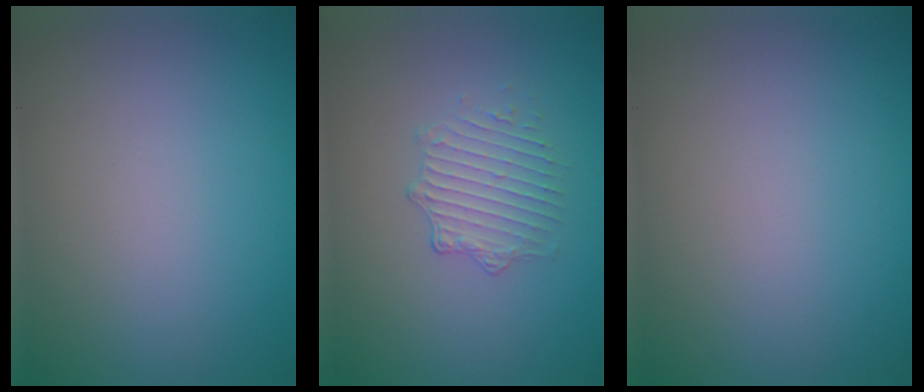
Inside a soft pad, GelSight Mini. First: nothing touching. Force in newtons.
{"total": 1.9, "press": 1.4, "slide": 1.4}
{"total": 0.0}